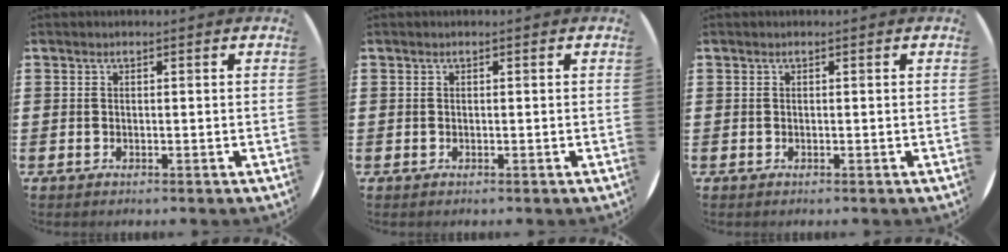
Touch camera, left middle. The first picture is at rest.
{"total": 0.0}
{"total": 0.0}